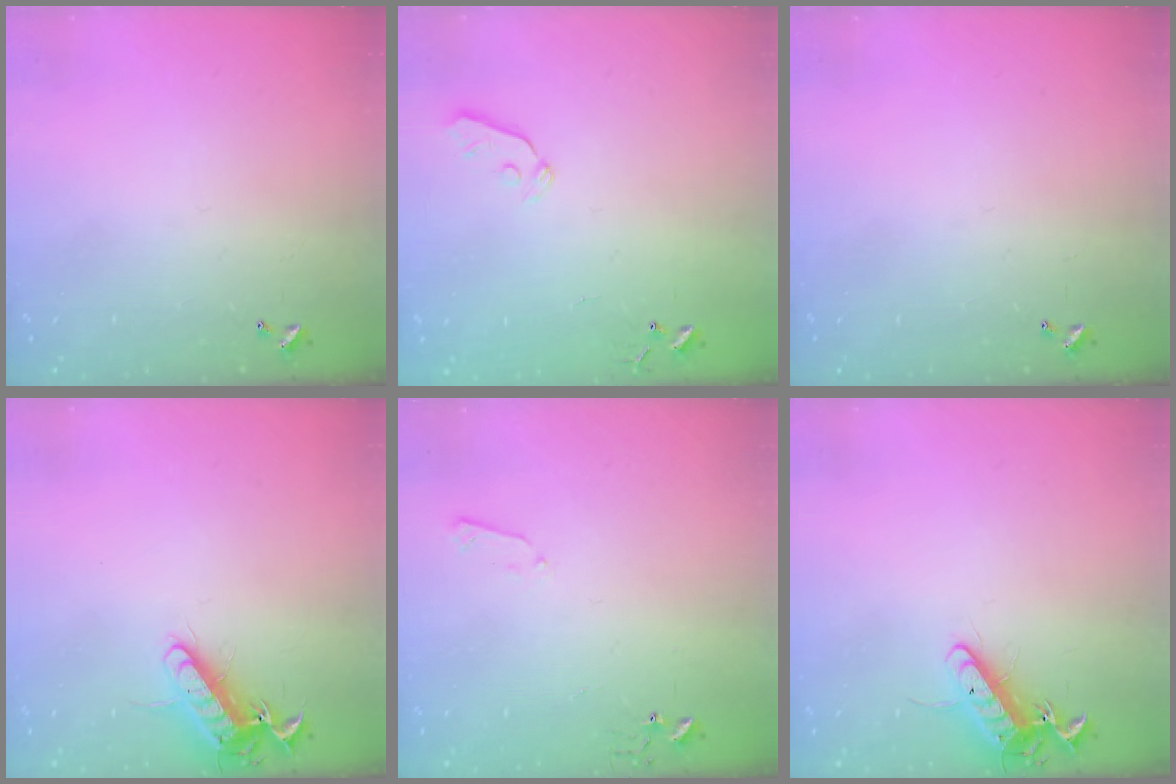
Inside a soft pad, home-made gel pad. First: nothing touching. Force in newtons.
{"total": 3.3, "press": 3.2, "slide": 0.7}
{"total": 0.0}
{"total": 12.2, "press": 12.1, "slide": 1.1}
{"total": 3.4, "press": 3.4, "slide": 0.4}
{"total": 11.7, "press": 11.7, "slide": 1.1}